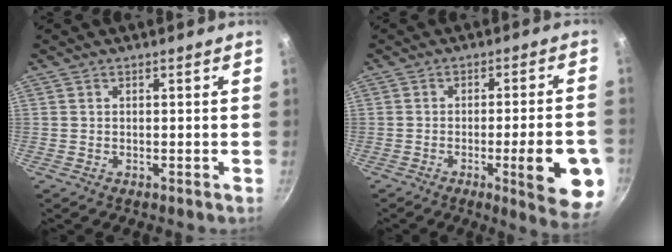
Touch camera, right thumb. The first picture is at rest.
{"total": 13.3, "force": [-4.2, 2.5, 12.4], "torque": [-0.144, 0.012, -0.051]}